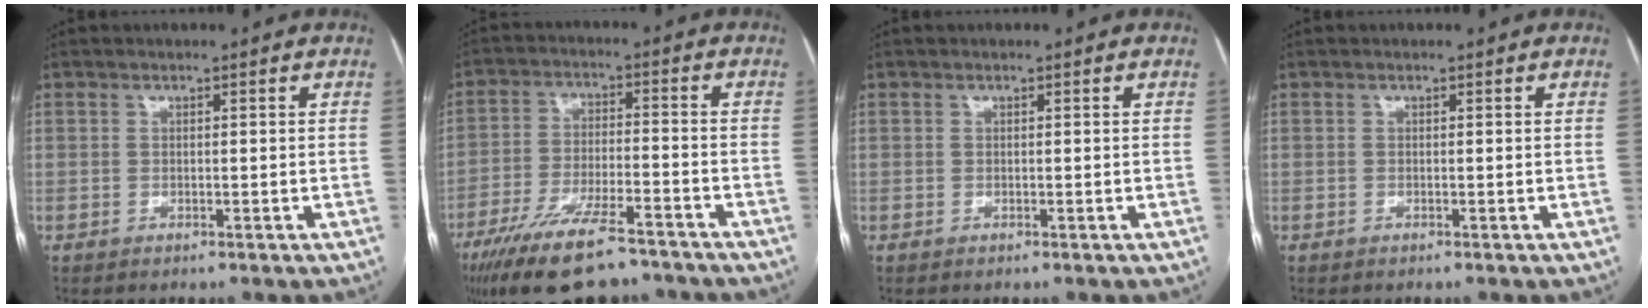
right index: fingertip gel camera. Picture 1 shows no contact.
{"total": 14.9, "force": [-11.2, 3.4, 9.3], "torque": [-0.178, -0.028, -0.188]}
{"total": 0.0}
{"total": 0.0}